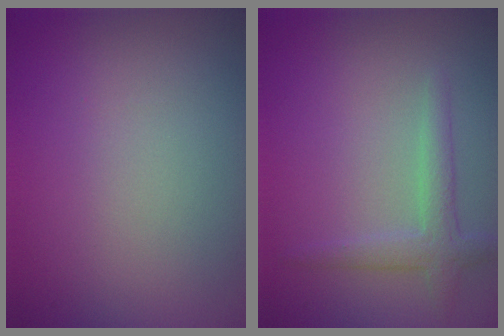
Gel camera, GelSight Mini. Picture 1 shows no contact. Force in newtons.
{"total": 2.3, "press": 2.3, "slide": 0.2}